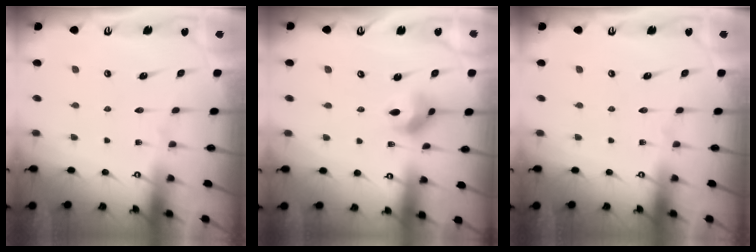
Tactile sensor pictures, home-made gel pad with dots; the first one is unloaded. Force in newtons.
{"total": 6.1, "press": 6.1, "slide": 0.4}
{"total": 0.0}